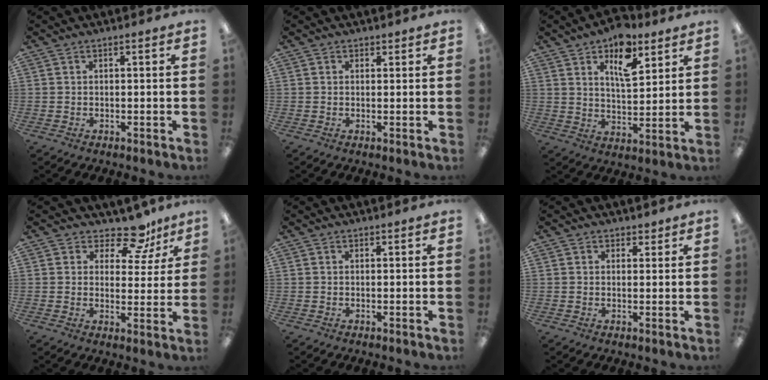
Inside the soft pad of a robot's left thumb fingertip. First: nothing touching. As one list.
[{"total": 0.9, "force": [0.6, 0.7, -0.1], "torque": [0.011, -0.001, 0.009]}, {"total": 11.3, "force": [7.2, 5.4, 6.9], "torque": [-0.088, -0.034, 0.120]}, {"total": 9.4, "force": [7.3, 4.4, 3.8], "torque": [-0.056, -0.047, 0.130]}, {"total": 0.0}, {"total": 1.6, "force": [1.0, 1.2, 0.1], "torque": [0.007, -0.001, 0.017]}]